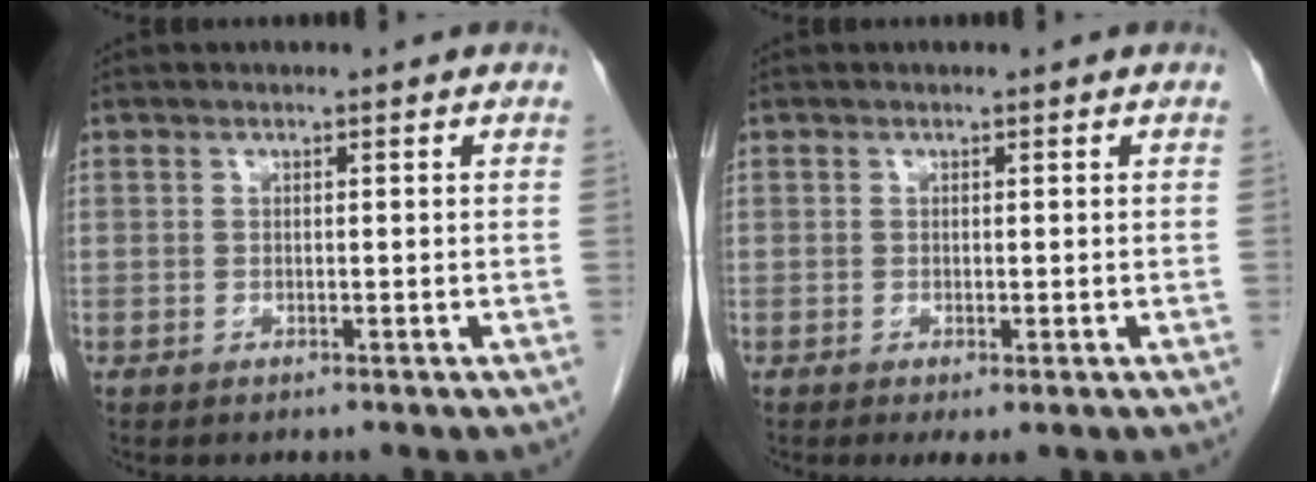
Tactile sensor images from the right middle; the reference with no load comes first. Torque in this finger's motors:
{"motor_torque": [0.78, -0.32, 0.17, 0.06]}